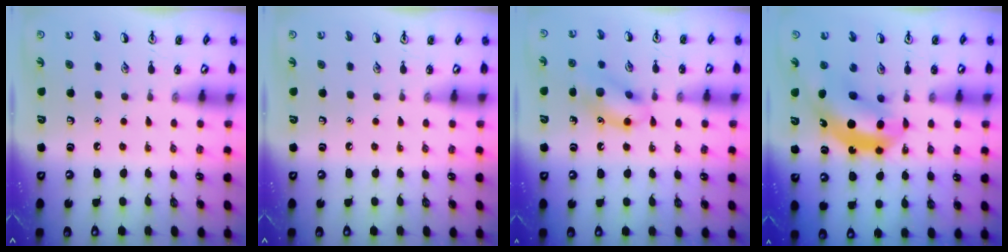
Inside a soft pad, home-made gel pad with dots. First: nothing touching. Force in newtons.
{"total": 0.0}
{"total": 12.1, "press": 12.1, "slide": 0.8}
{"total": 10.0, "press": 9.6, "slide": 3.0}